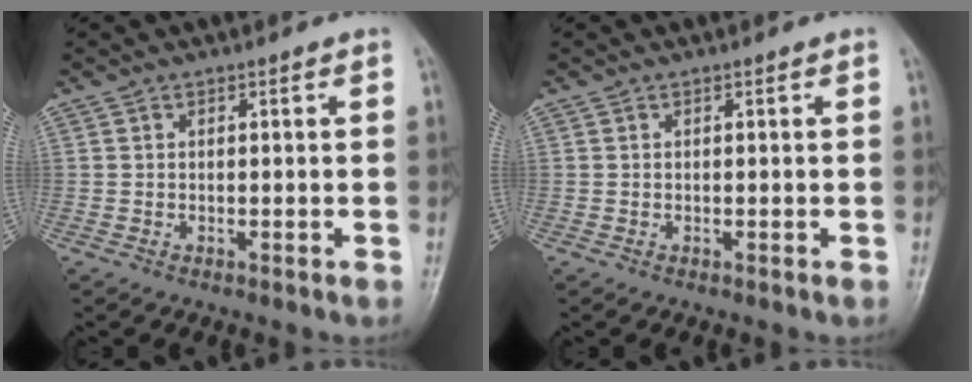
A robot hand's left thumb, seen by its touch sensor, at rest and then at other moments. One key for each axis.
{"total": 0.0}